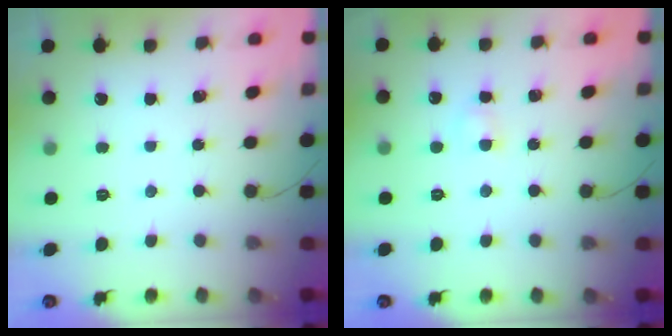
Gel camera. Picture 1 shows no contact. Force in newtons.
{"total": 2.6, "press": 2.3, "slide": 1.1}